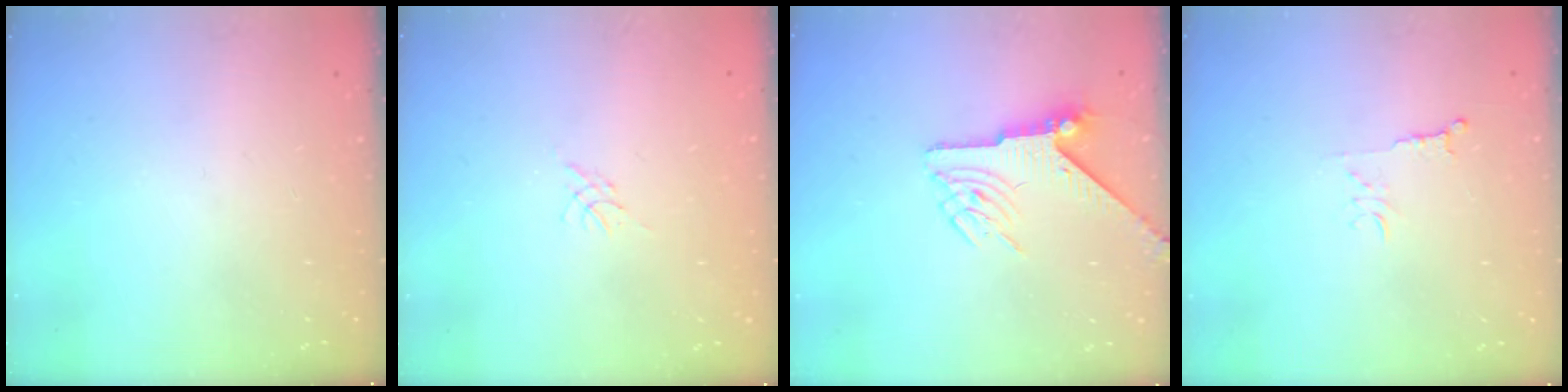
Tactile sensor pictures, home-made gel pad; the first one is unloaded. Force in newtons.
{"total": 0.0}
{"total": 6.1, "press": 6.1, "slide": 0.4}
{"total": 3.9, "press": 3.8, "slide": 0.5}